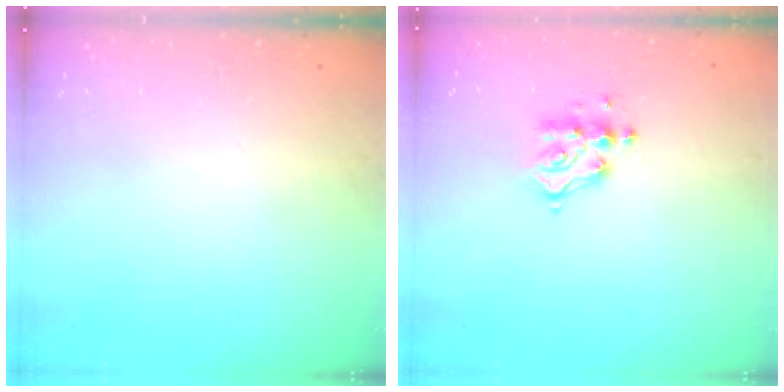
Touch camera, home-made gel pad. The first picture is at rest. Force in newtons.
{"total": 7.3, "press": 7.3, "slide": 0.1}